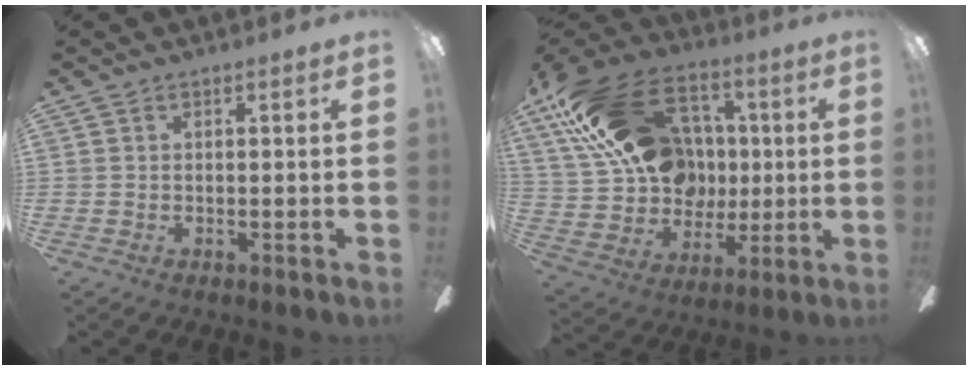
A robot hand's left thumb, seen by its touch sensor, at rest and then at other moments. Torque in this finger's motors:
{"motor_torque": [0.92, 2.99, 1.46, -1.31, 0.20]}